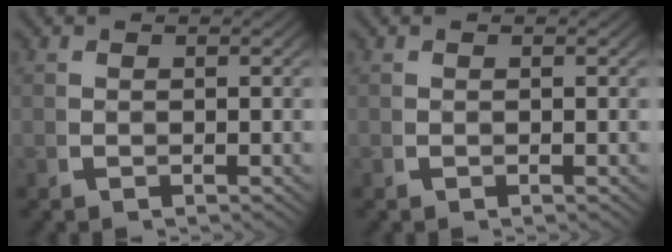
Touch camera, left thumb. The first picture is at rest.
{"total": 0.0}